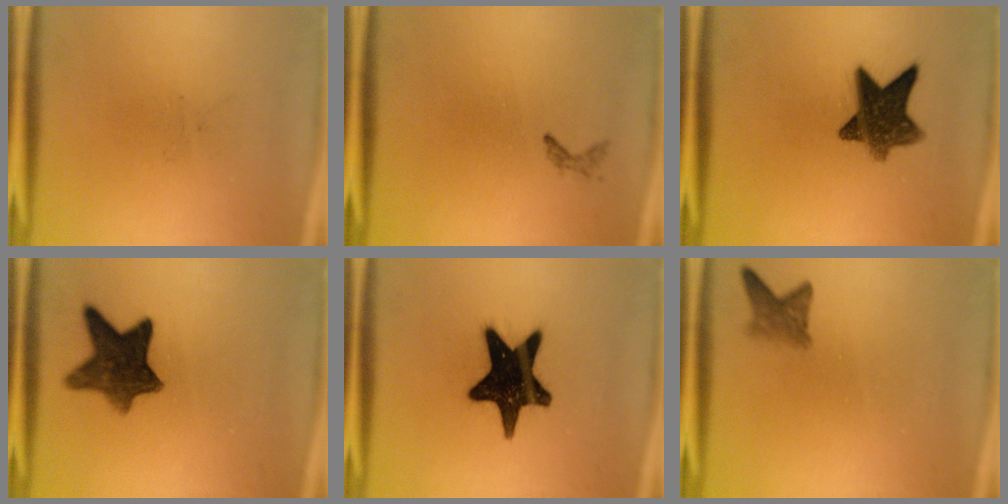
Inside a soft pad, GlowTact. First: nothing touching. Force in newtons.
{"total": 0.7}
{"total": 9.9}
{"total": 9.9}
{"total": 17.9}
{"total": 2.5}